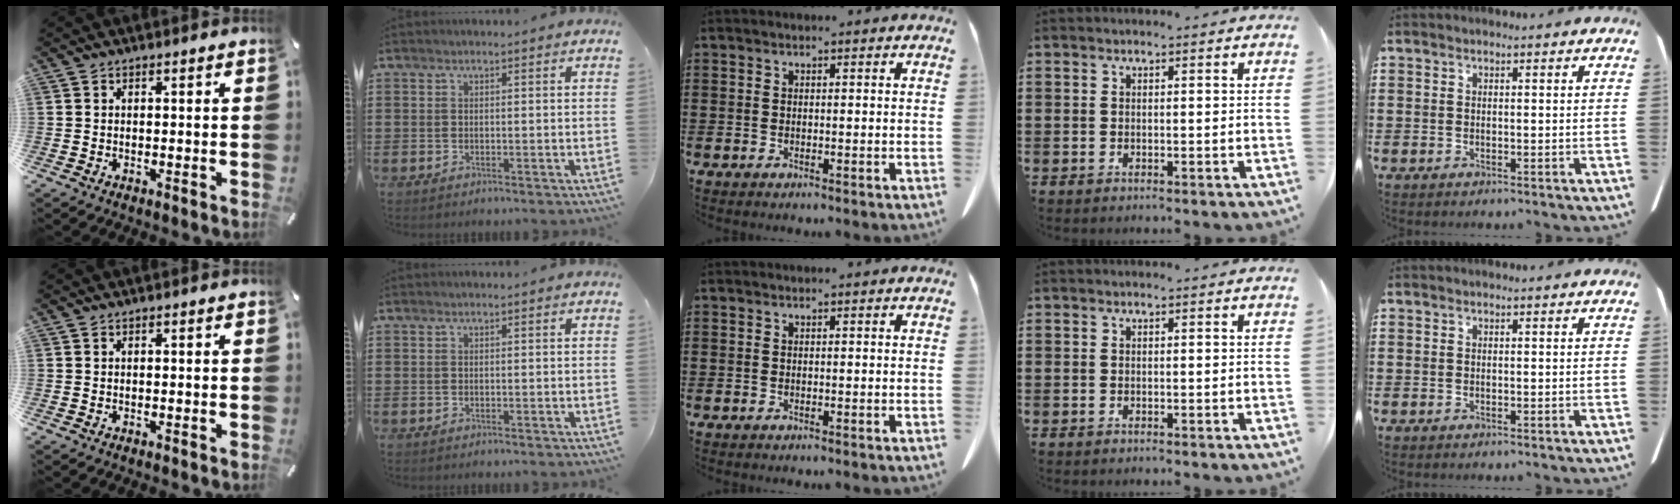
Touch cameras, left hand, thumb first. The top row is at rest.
{}